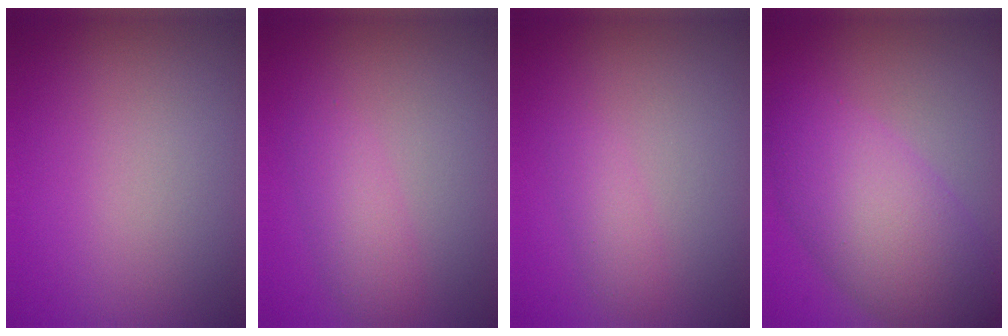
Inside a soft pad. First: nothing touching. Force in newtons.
{"total": 2.4, "press": 2.4, "slide": 0.1}
{"total": 1.5, "press": 1.5, "slide": 0.1}
{"total": 8.1, "press": 8.1, "slide": 0.1}